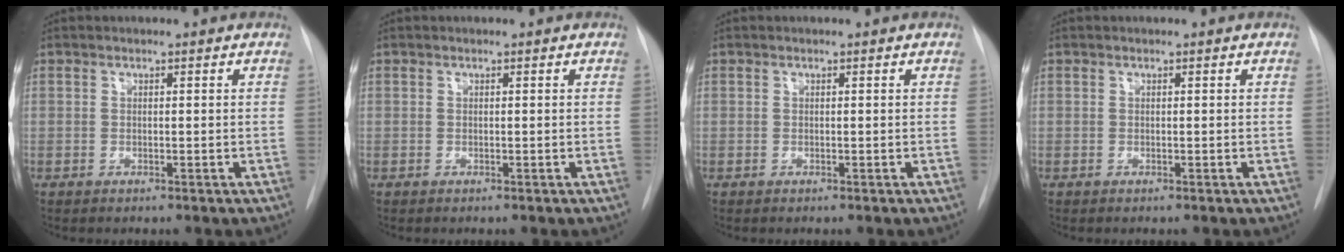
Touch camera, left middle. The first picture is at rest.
{"total": 0.0}
{"total": 0.0}
{"total": 0.0}